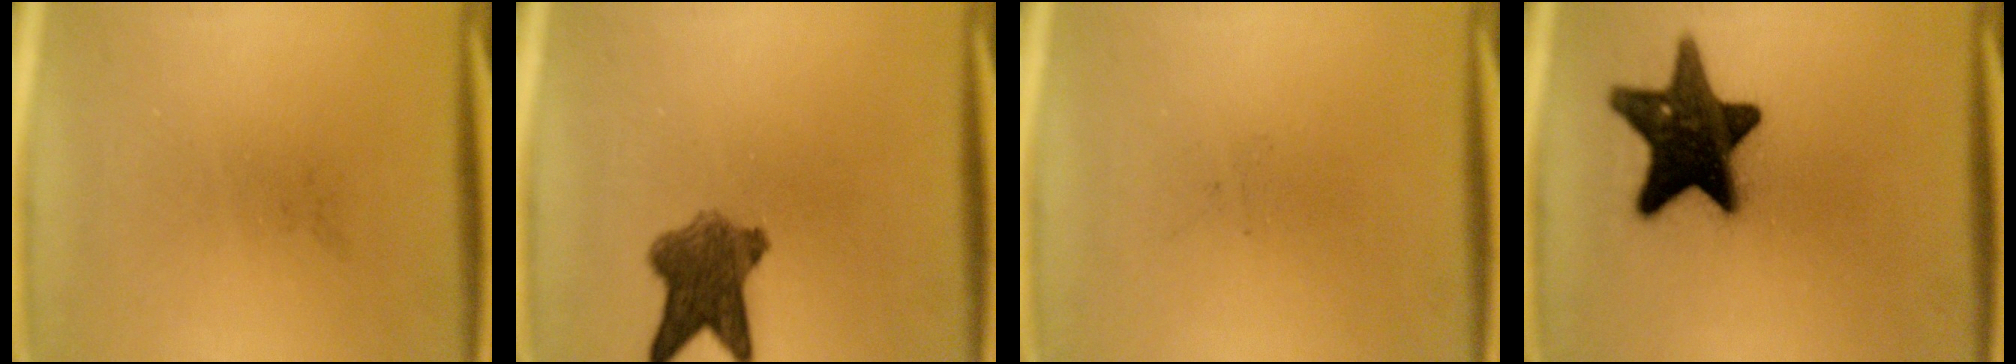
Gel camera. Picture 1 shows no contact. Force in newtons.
{"total": 7.8}
{"total": 0.0}
{"total": 16.2}